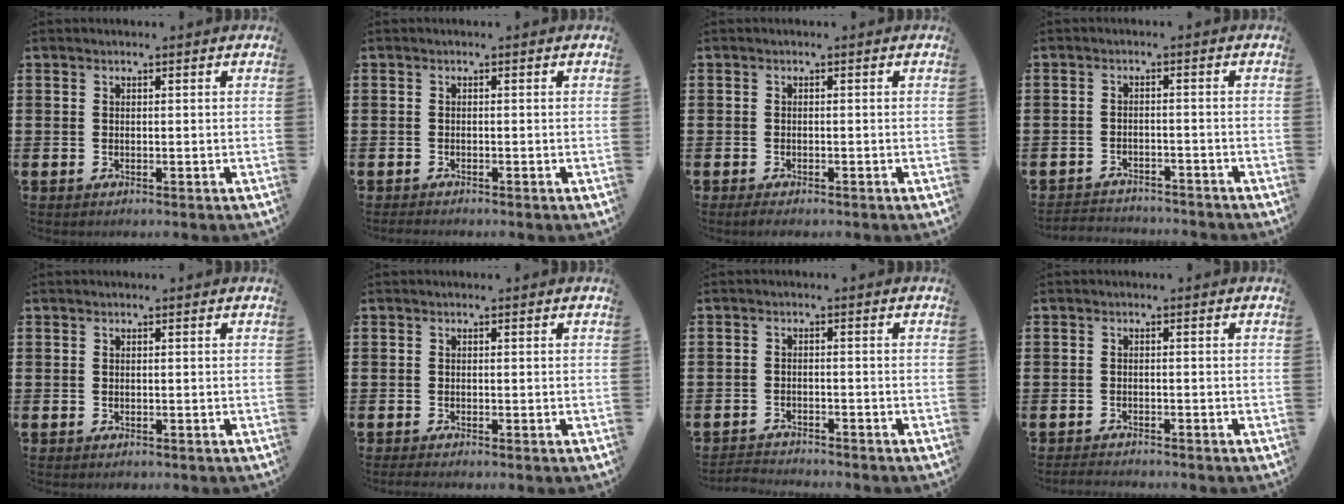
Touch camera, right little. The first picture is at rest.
{"total": 0.6, "force": [-0.6, 0.1, 0.1], "torque": [-0.003, -0.002, -0.012]}
{"total": 0.8, "force": [-0.6, 0.3, 0.6], "torque": [-0.012, -0.001, -0.011]}
{"total": 2.5, "force": [-2.4, 0.1, -0.3], "torque": [-0.002, 0.003, -0.055]}
{"total": 0.0}
{"total": 0.6, "force": [-0.4, 0.0, 0.4], "torque": [-0.006, -0.001, -0.008]}
{"total": 2.0, "force": [-2.0, 0.0, -0.2], "torque": [-0.003, 0.003, -0.043]}
{"total": 1.3, "force": [-1.3, 0.1, 0.0], "torque": [-0.004, 0.002, -0.026]}